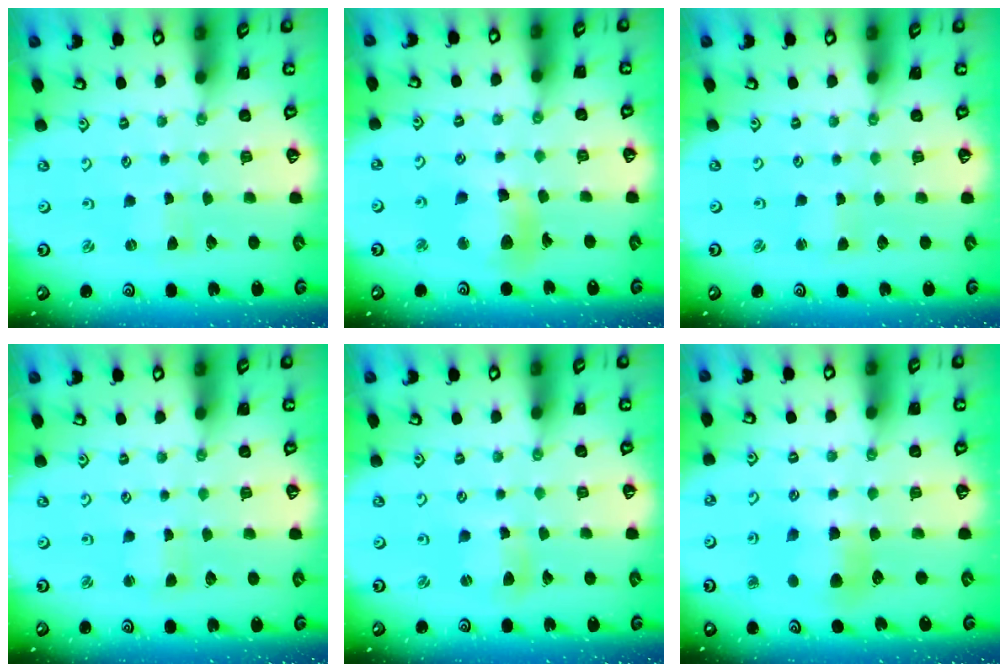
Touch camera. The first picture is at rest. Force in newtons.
{"total": 11.0, "press": 10.9, "slide": 1.1}
{"total": 1.0, "press": 1.0, "slide": 0.0}
{"total": 2.3, "press": 2.3, "slide": 0.3}
{"total": 4.7, "press": 4.7, "slide": 0.5}
{"total": 6.5, "press": 6.5, "slide": 0.5}